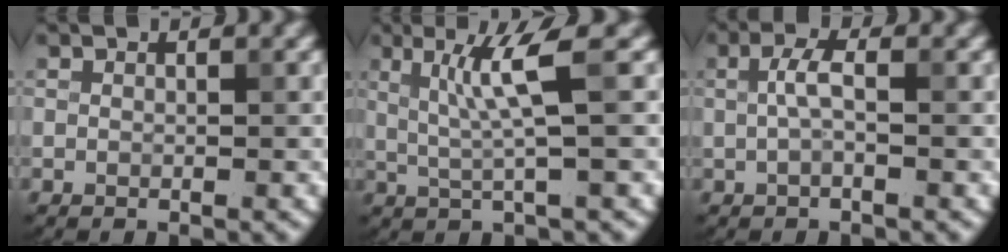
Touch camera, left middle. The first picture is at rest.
{"total": 4.1, "force": [0.9, 0.1, 4.0], "torque": [-0.083, 0.001, 0.021]}
{"total": 1.9, "force": [0.1, 0.5, 1.8], "torque": [-0.040, 0.006, -0.002]}